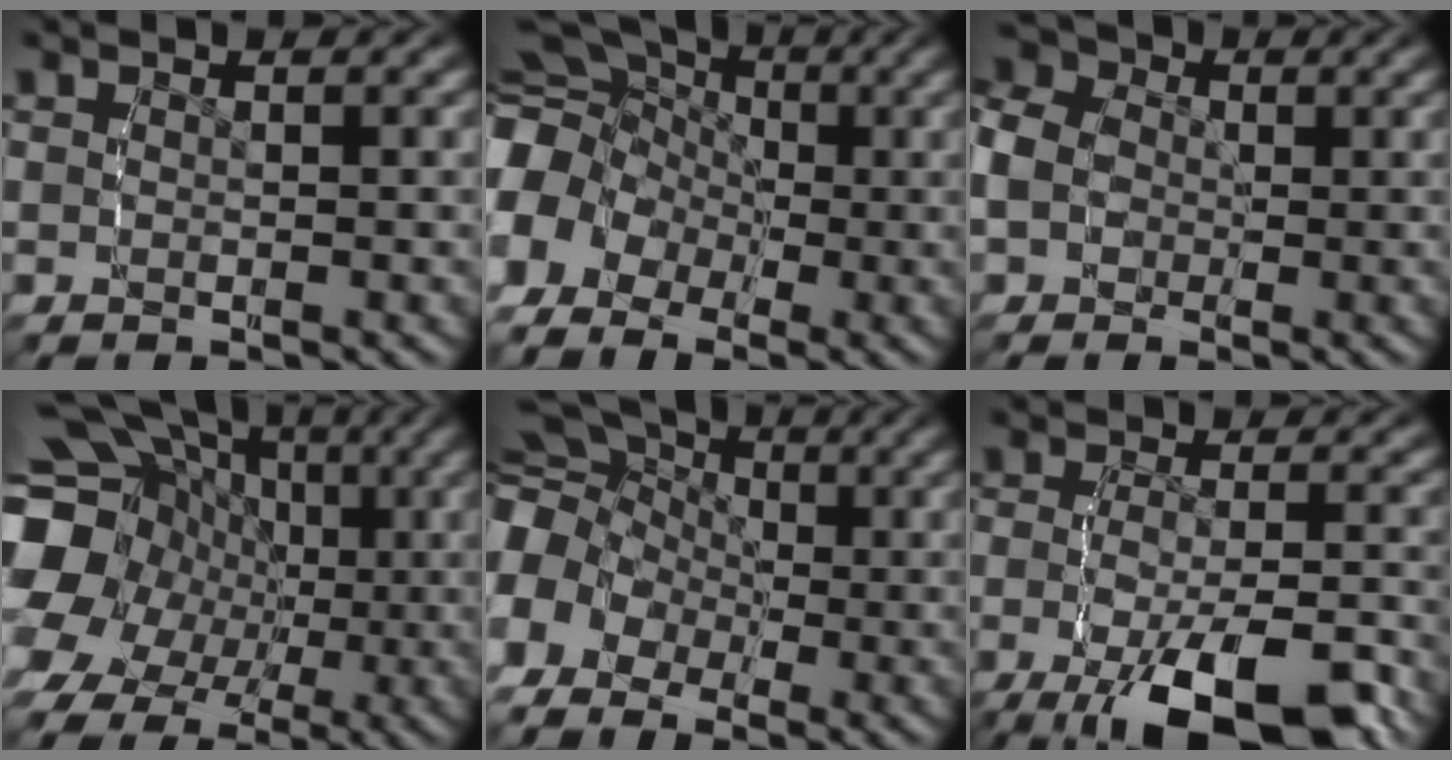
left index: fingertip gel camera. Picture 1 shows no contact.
{"total": 10.5, "force": [0.2, 8.9, 5.6], "torque": [-0.119, -0.015, -0.004]}
{"total": 9.6, "force": [2.9, 7.8, 4.9], "torque": [-0.102, 0.024, 0.019]}
{"total": 13.1, "force": [1.0, 10.8, 7.3], "torque": [-0.146, -0.024, 0.017]}
{"total": 11.4, "force": [0.8, 9.8, 5.6], "torque": [-0.119, -0.012, -0.001]}
{"total": 9.2, "force": [-5.3, 3.4, 6.7], "torque": [-0.123, -0.036, -0.063]}